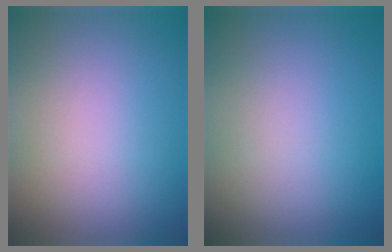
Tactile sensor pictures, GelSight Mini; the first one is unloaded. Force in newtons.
{"total": 0.0}